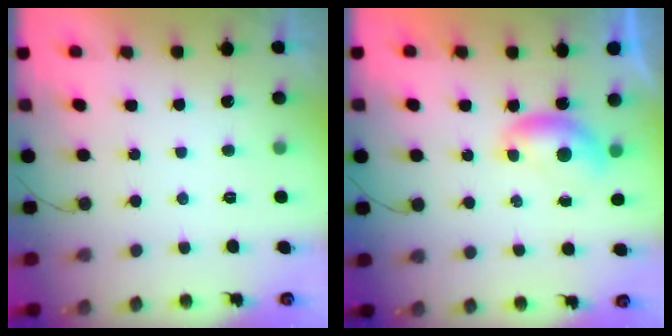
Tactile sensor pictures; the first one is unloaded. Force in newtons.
{"total": 6.1, "press": 6.1, "slide": 0.9}